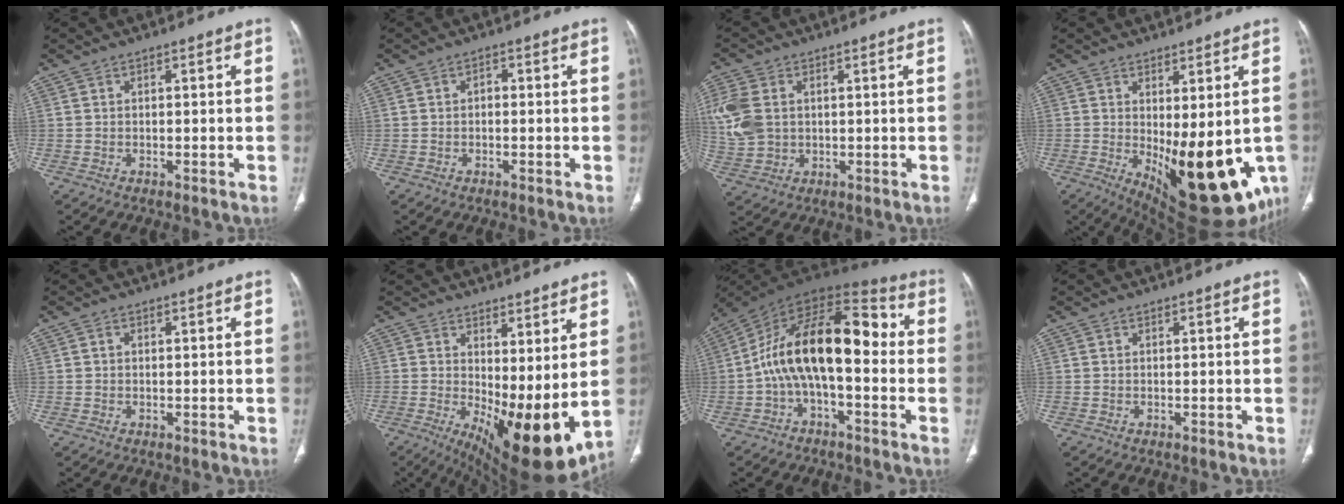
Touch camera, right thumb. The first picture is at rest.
{"total": 1.2, "force": [-0.3, 0.9, 0.7], "torque": [-0.001, 0.003, -0.009]}
{"total": 10.6, "force": [1.6, 7.8, 6.9], "torque": [-0.163, 0.006, 0.038]}
{"total": 20.7, "force": [-4.2, 8.6, 18.3], "torque": [-0.208, -0.029, -0.029]}
{"total": 0.6, "force": [0.1, 0.5, 0.4], "torque": [-0.005, 0.002, 0.002]}
{"total": 16.0, "force": [1.5, 6.3, 14.7], "torque": [-0.229, -0.038, 0.042]}
{"total": 18.6, "force": [-1.1, 9.1, 16.2], "torque": [-0.250, 0.063, -0.027]}
{"total": 0.0}